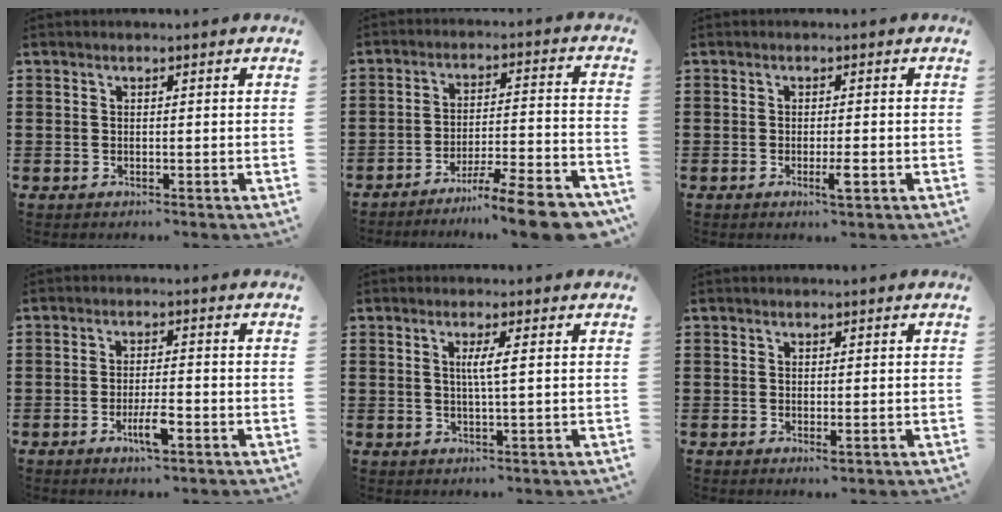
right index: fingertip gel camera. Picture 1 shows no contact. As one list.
[{"total": 10.5, "force": [-8.5, 0.4, 6.0], "torque": [-0.089, 0.015, -0.163]}, {"total": 2.6, "force": [-1.1, 0.2, 2.4], "torque": [-0.047, -0.006, -0.021]}, {"total": 4.6, "force": [-2.2, 1.0, 3.9], "torque": [-0.076, -0.004, -0.040]}, {"total": 2.6, "force": [0.5, -0.2, 2.6], "torque": [-0.051, -0.003, 0.004]}, {"total": 0.8, "force": [-0.1, 0.2, 0.8], "torque": [-0.014, -0.002, 0.000]}]